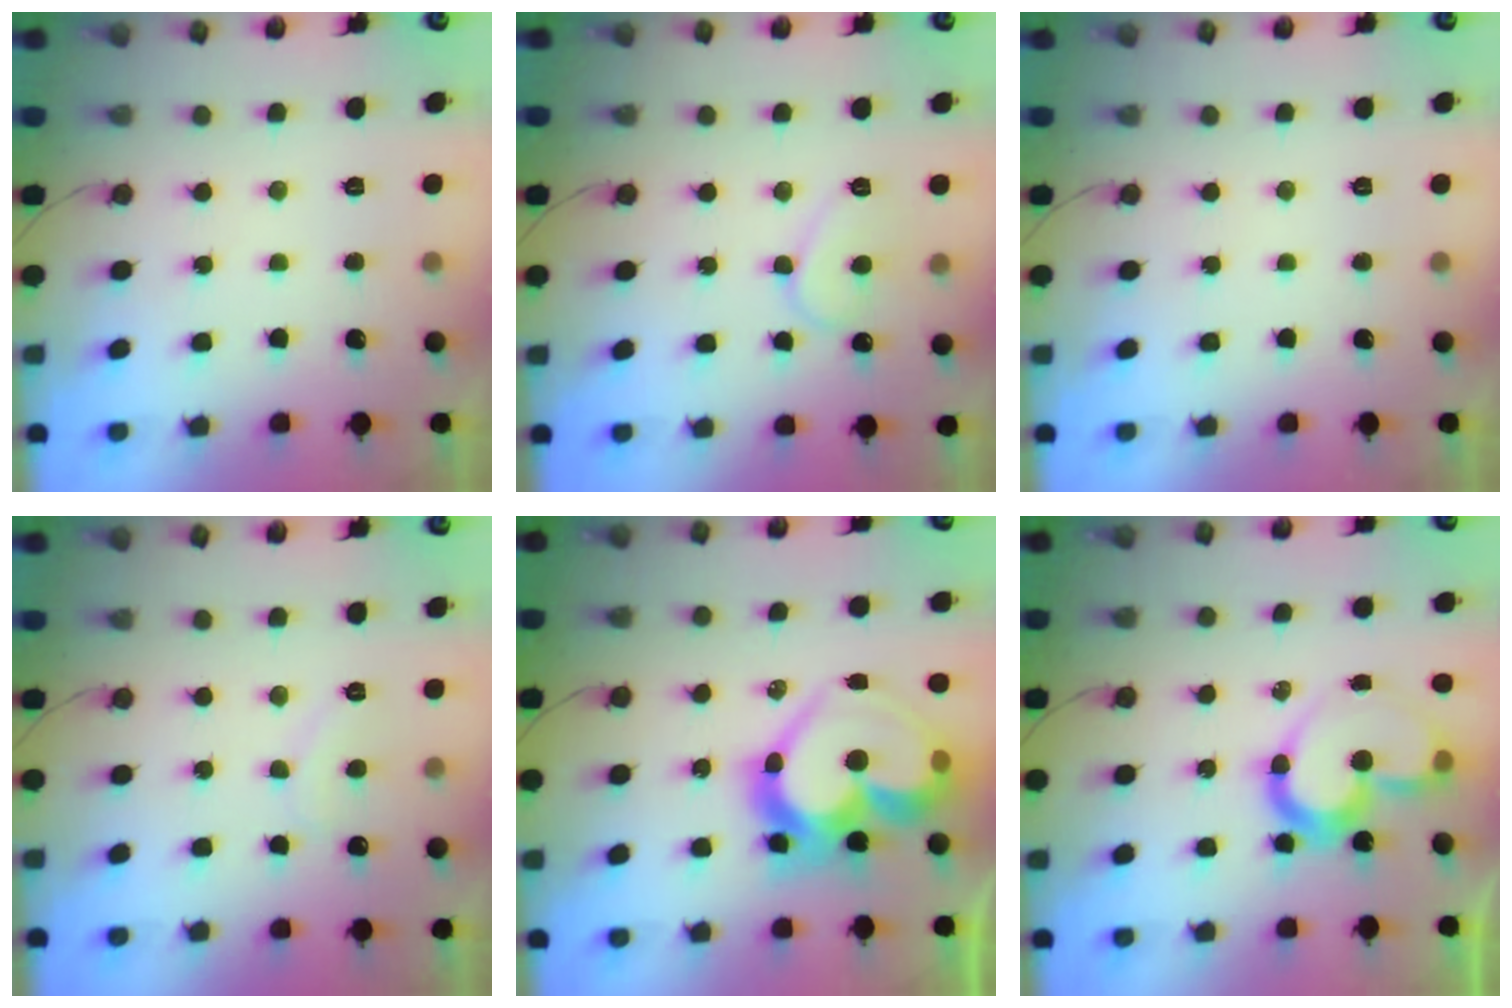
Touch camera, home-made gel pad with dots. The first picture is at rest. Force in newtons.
{"total": 8.0, "press": 7.9, "slide": 0.7}
{"total": 0.0}
{"total": 7.3, "press": 7.3, "slide": 0.3}
{"total": 20.0, "press": 20.0, "slide": 1.5}
{"total": 13.1, "press": 13.0, "slide": 2.1}